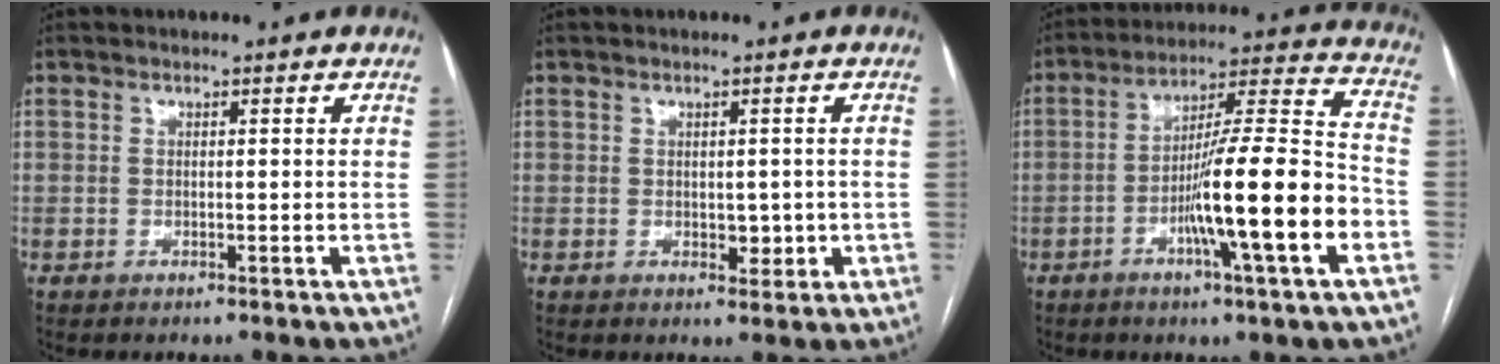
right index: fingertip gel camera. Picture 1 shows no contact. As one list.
[{"total": 2.5, "force": [-0.3, 1.6, 1.8], "torque": [-0.019, 0.002, 0.004]}, {"total": 16.9, "force": [-5.6, 0.0, 15.9], "torque": [-0.260, 0.000, -0.092]}]